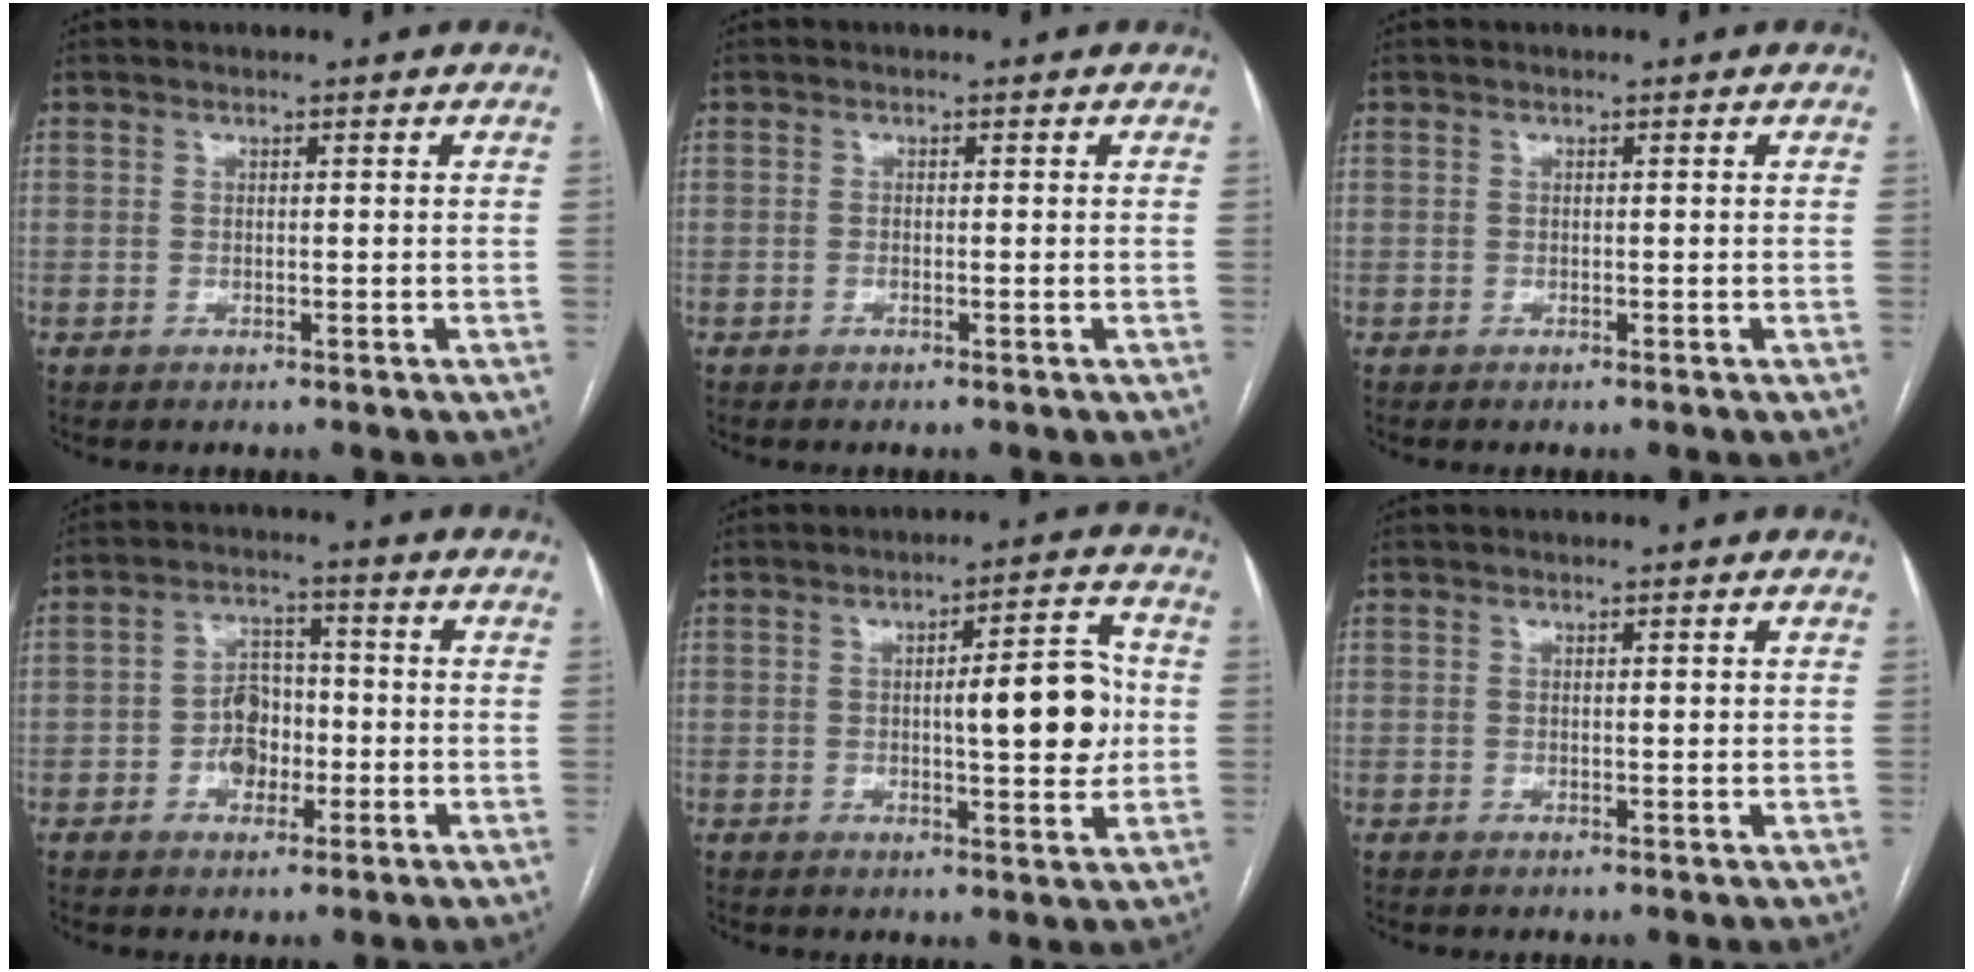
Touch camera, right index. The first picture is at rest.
{"total": 0.6, "force": [-0.3, 0.0, 0.5], "torque": [-0.010, 0.001, -0.005]}
{"total": 0.0}
{"total": 5.7, "force": [-1.7, 3.9, 3.8], "torque": [-0.069, 0.017, -0.030]}
{"total": 9.6, "force": [0.2, 2.4, 9.3], "torque": [-0.120, 0.014, 0.004]}
{"total": 0.6, "force": [0.1, 0.2, 0.6], "torque": [-0.008, 0.000, 0.001]}